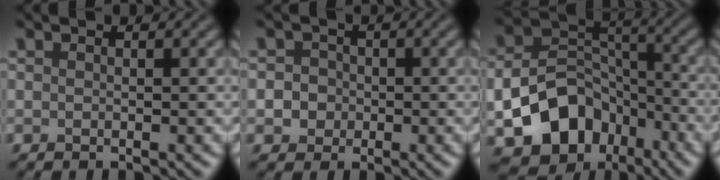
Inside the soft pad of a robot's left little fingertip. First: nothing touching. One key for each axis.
{"total": 2.9, "fx": 0.0, "fy": 2.7, "fz": 1.1, "tx": 0.009, "ty": 0.012, "tz": -0.020}
{"total": 10.8, "fx": -5.0, "fy": 7.6, "fz": 5.7, "tx": -0.102, "ty": -0.013, "tz": -0.084}